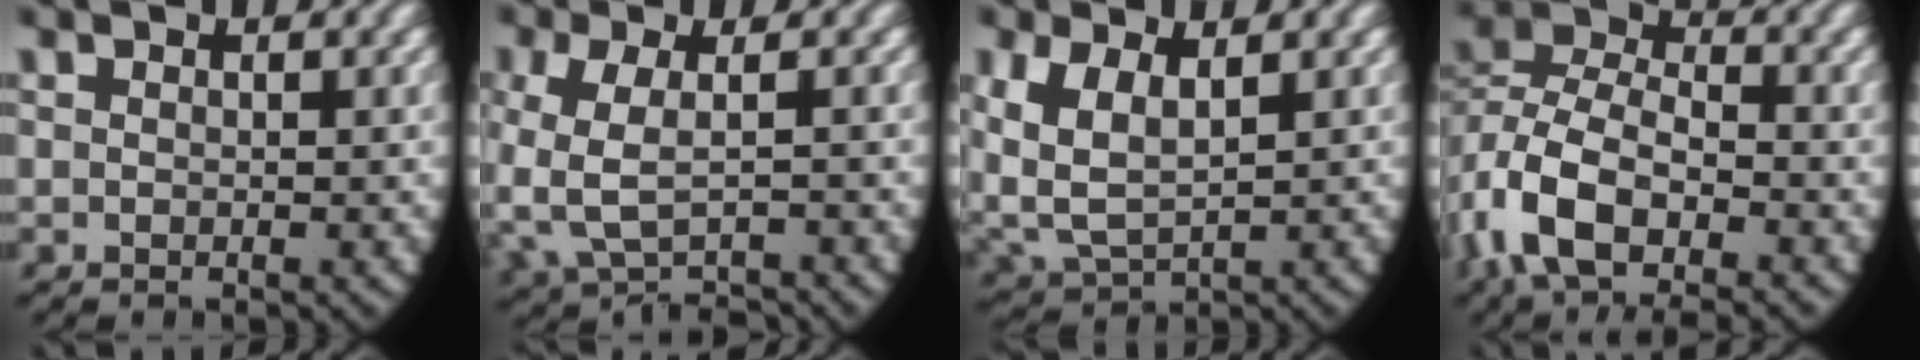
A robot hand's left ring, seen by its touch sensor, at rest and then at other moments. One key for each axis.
{"total": 4.9, "fx": -1.5, "fy": 3.1, "fz": 3.5, "tx": -0.090, "ty": -0.015, "tz": -0.014}
{"total": 6.7, "fx": 0.4, "fy": 5.5, "fz": 3.8, "tx": -0.130, "ty": -0.030, "tz": 0.025}
{"total": 10.0, "fx": -2.5, "fy": 7.4, "fz": 6.3, "tx": -0.140, "ty": -0.016, "tz": -0.045}